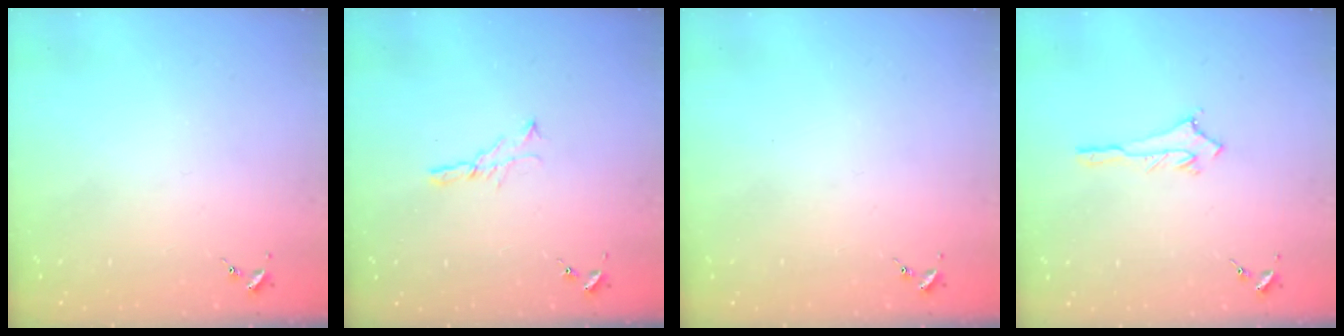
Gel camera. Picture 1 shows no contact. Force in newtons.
{"total": 5.2, "press": 5.2, "slide": 0.3}
{"total": 0.0}
{"total": 2.9, "press": 2.9, "slide": 0.3}